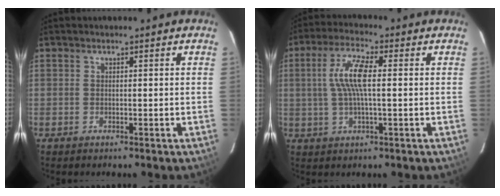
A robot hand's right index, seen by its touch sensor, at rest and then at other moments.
{"total": 8.4, "force": [0.8, 2.0, 8.2], "torque": [-0.161, 0.009, 0.017]}